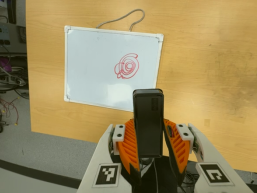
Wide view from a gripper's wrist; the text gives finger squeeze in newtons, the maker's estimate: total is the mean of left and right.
{"total": 3.9, "left": 2.8, "right": 5.1}